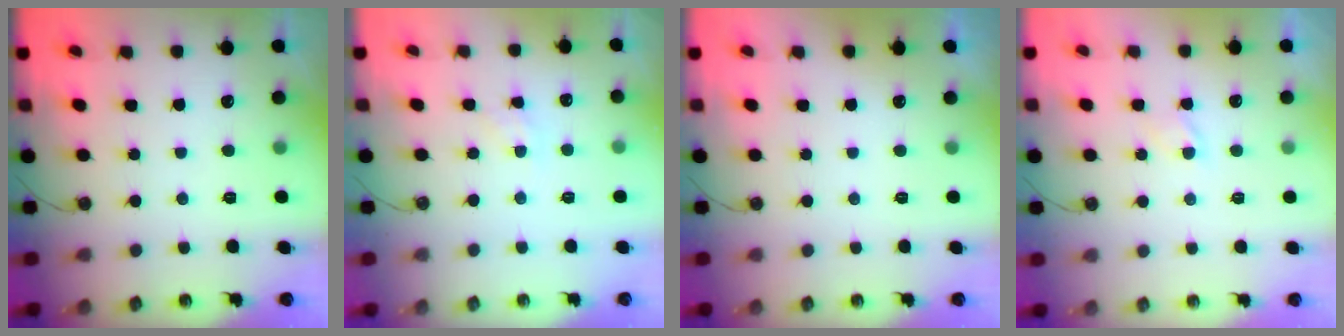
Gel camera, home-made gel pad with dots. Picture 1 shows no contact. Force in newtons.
{"total": 2.8, "press": 2.8, "slide": 0.5}
{"total": 0.0}
{"total": 2.8, "press": 2.8, "slide": 0.4}